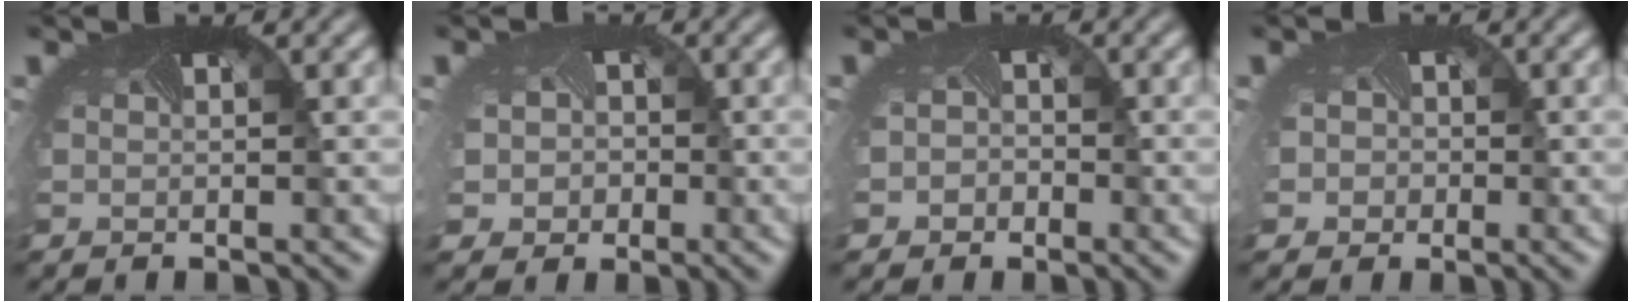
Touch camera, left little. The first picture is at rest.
{"total": 4.3, "force": [-0.8, 3.9, 1.6], "torque": [-0.032, -0.012, -0.022]}
{"total": 1.9, "force": [-0.9, 1.6, 0.3], "torque": [0.002, -0.013, -0.015]}
{"total": 3.2, "force": [-0.5, 2.9, 1.1], "torque": [-0.014, -0.003, -0.022]}